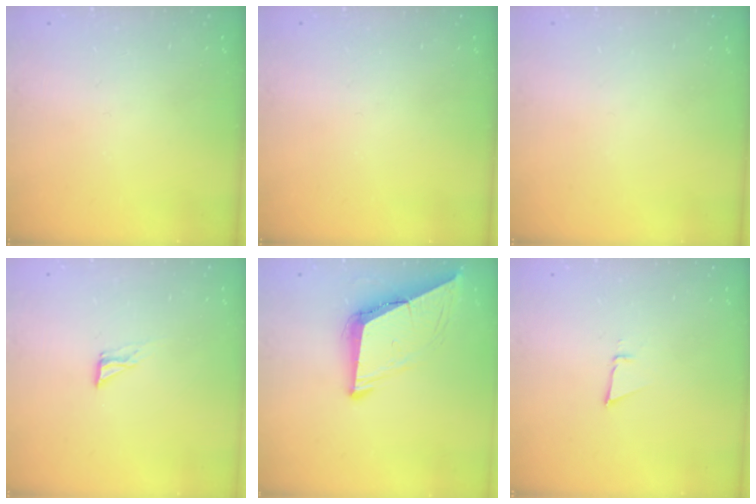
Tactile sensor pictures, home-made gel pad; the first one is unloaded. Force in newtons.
{"total": 0.0}
{"total": 0.0}
{"total": 3.6, "press": 3.6, "slide": 0.3}
{"total": 9.1, "press": 9.1, "slide": 0.7}
{"total": 2.7, "press": 2.6, "slide": 0.8}